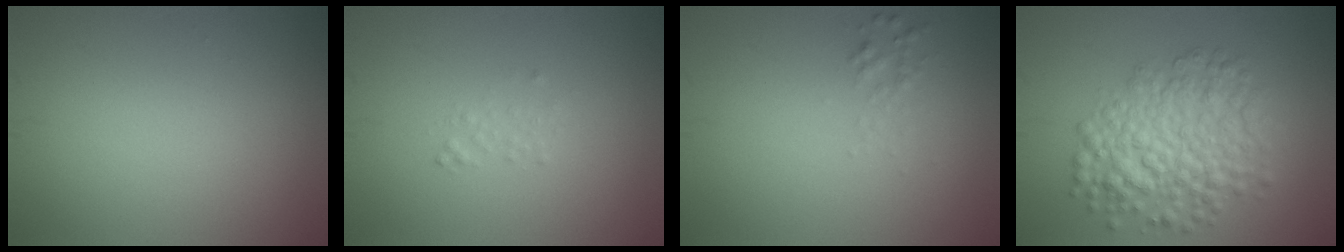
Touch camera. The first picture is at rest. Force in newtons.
{"total": 0.7, "press": 0.7, "slide": 0.1}
{"total": 1.0, "press": 1.0, "slide": 0.0}
{"total": 6.7, "press": 6.7, "slide": 0.1}